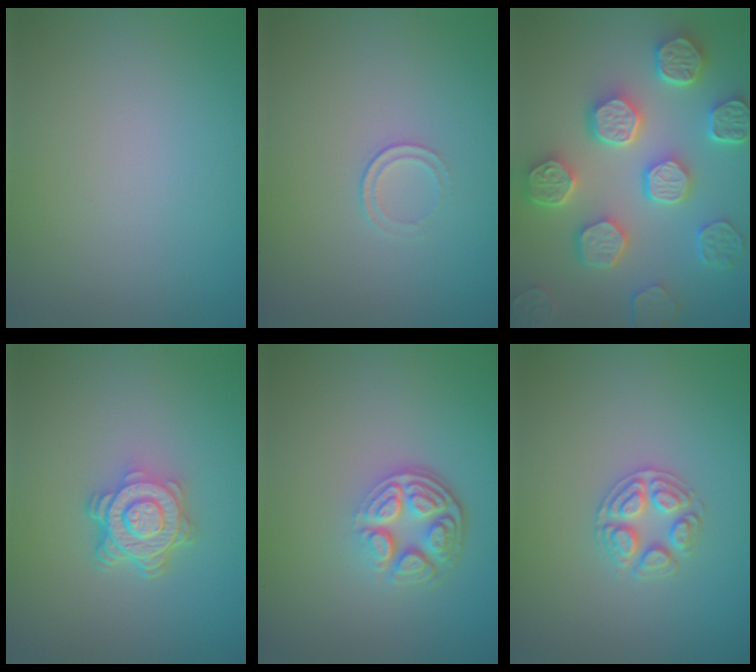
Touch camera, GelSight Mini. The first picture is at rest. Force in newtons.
{"total": 1.0, "press": 0.5, "slide": 0.9}
{"total": 8.0, "press": 6.7, "slide": 4.4}
{"total": 4.8, "press": 3.7, "slide": 3.1}
{"total": 5.0, "press": 3.5, "slide": 3.5}
{"total": 2.6, "press": 2.6, "slide": 0.2}